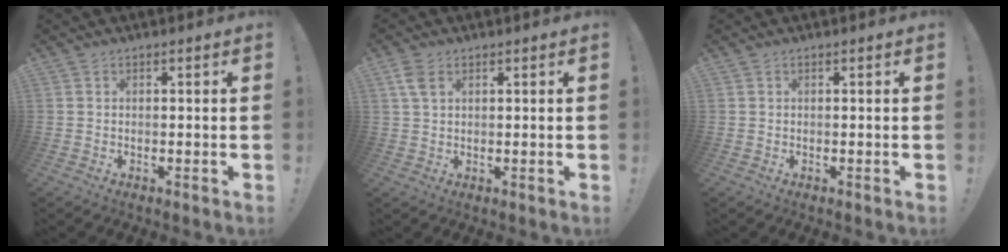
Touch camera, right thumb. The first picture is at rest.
{"total": 4.3, "force": [2.0, 2.4, 2.9], "torque": [-0.060, 0.003, 0.040]}
{"total": 0.0}